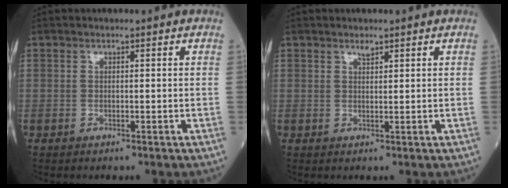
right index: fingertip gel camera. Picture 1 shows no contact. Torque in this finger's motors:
{"motor_torque": [-0.04, 0.02, -0.01, 0.02]}